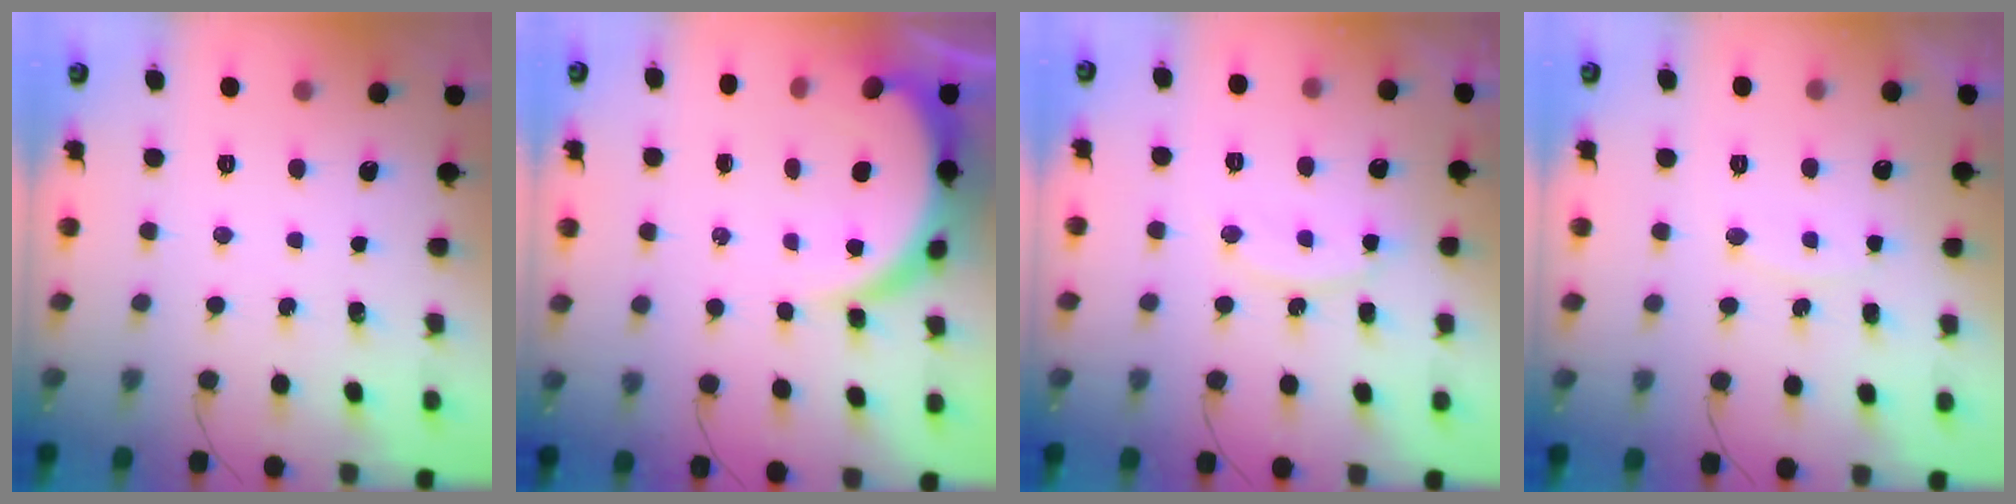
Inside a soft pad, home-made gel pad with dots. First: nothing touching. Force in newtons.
{"total": 9.0, "press": 9.0, "slide": 1.0}
{"total": 11.0, "press": 11.0, "slide": 0.8}
{"total": 8.4, "press": 8.4, "slide": 0.4}